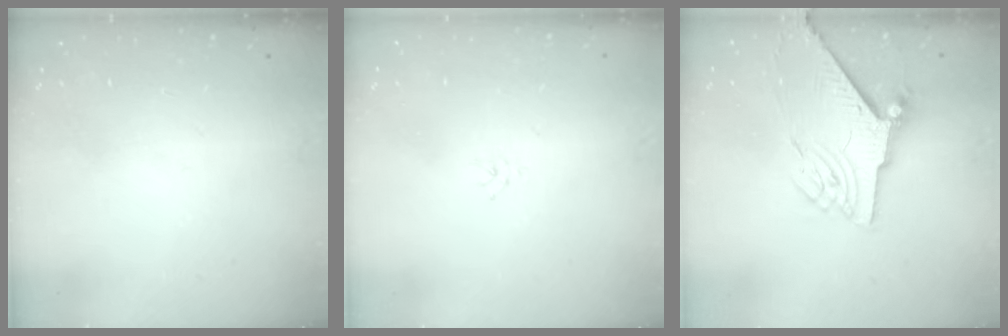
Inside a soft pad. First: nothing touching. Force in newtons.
{"total": 2.0, "press": 2.0, "slide": 0.3}
{"total": 8.1, "press": 8.1, "slide": 0.6}